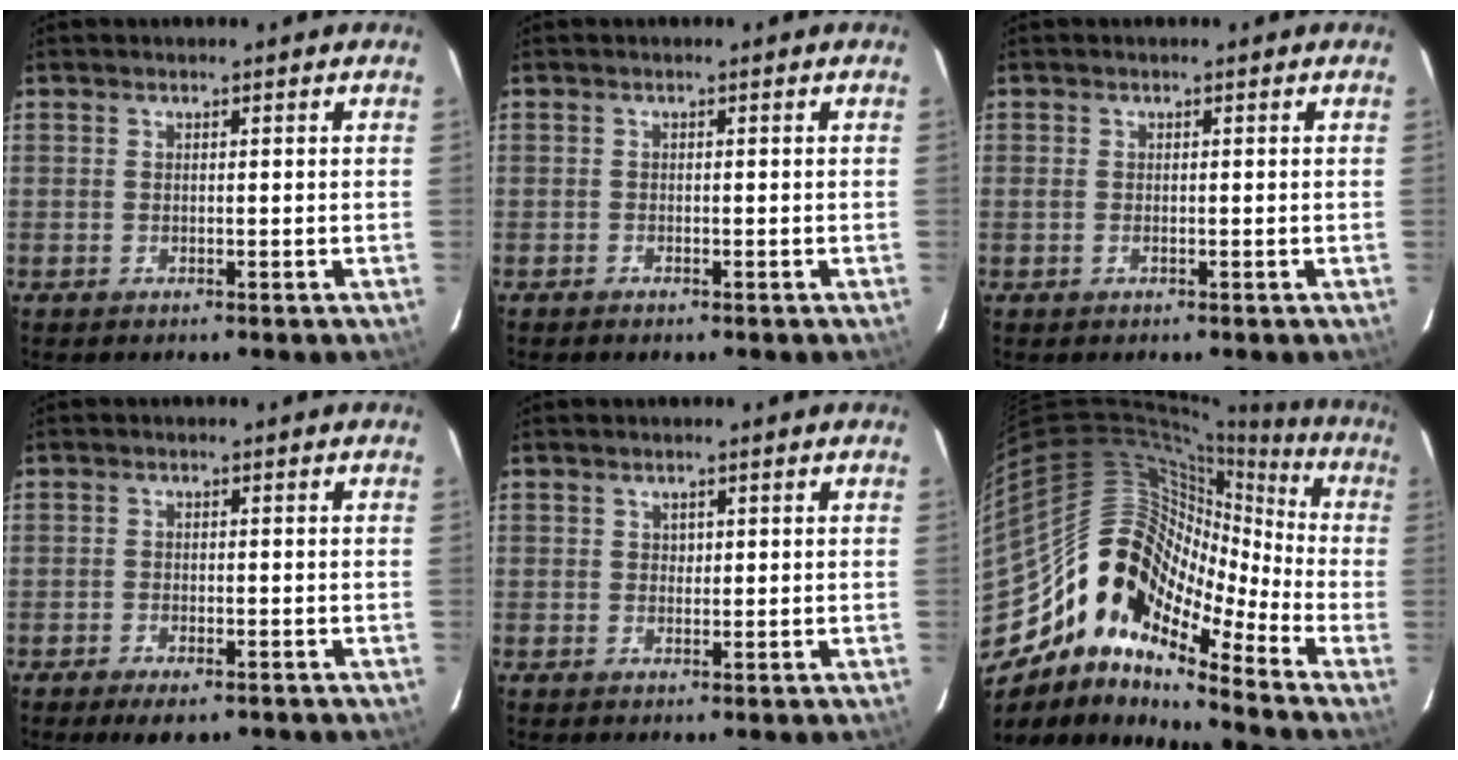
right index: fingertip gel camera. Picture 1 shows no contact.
{"total": 0.7, "force": [-0.6, 0.3, 0.3], "torque": [-0.008, 0.000, -0.011]}
{"total": 0.6, "force": [-0.1, 0.3, 0.5], "torque": [-0.011, -0.002, -0.004]}
{"total": 4.8, "force": [-3.5, 1.8, 2.7], "torque": [-0.062, -0.011, -0.054]}
{"total": 1.0, "force": [0.3, 0.9, 0.2], "torque": [0.000, 0.004, 0.005]}
{"total": 18.1, "force": [-11.4, 10.3, 9.5], "torque": [-0.161, 0.010, -0.234]}